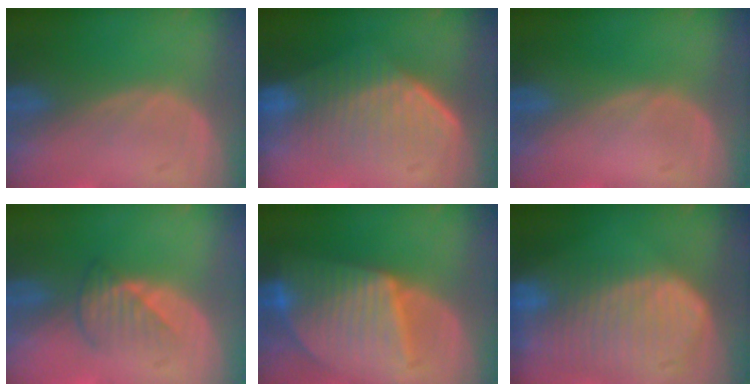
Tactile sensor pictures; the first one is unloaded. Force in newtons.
{"total": 7.4, "press": 7.2, "slide": 1.7}
{"total": 0.0}
{"total": 3.0, "press": 2.9, "slide": 0.7}
{"total": 9.8, "press": 9.7, "slide": 0.7}
{"total": 10.2, "press": 8.8, "slide": 5.2}